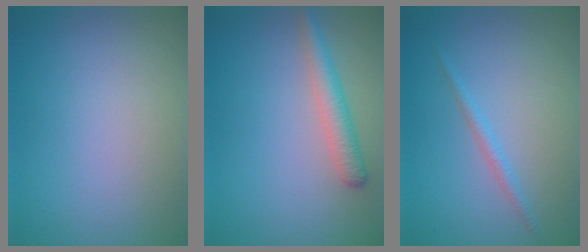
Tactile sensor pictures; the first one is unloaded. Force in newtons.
{"total": 2.8, "press": 2.8, "slide": 0.2}
{"total": 1.2, "press": 1.2, "slide": 0.1}